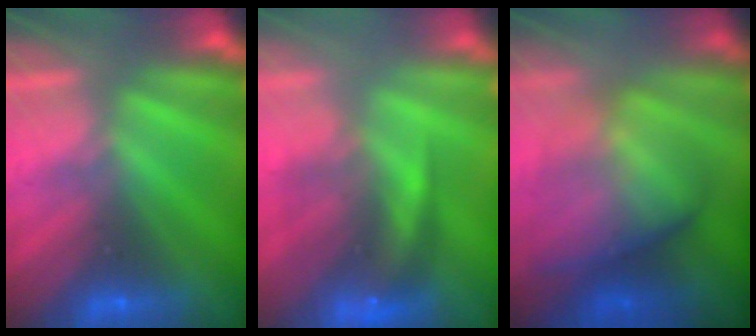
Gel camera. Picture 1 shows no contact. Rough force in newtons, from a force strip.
{"total": 9.8}
{"total": 6.9}